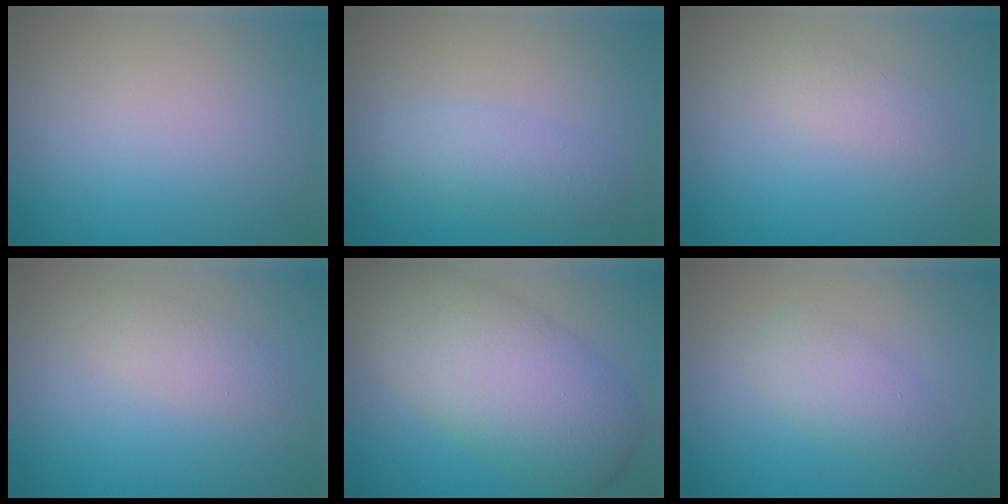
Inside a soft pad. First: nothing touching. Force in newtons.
{"total": 2.7, "press": 2.7, "slide": 0.0}
{"total": 1.4, "press": 1.4, "slide": 0.1}
{"total": 1.9, "press": 1.9, "slide": 0.0}
{"total": 9.3, "press": 9.3, "slide": 0.6}
{"total": 2.7, "press": 2.7, "slide": 0.1}